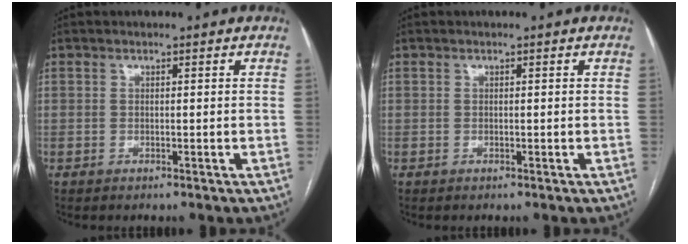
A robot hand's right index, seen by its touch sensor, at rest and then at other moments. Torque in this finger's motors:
{"motor_torque": [0.00, 0.00, 0.00, 0.01]}